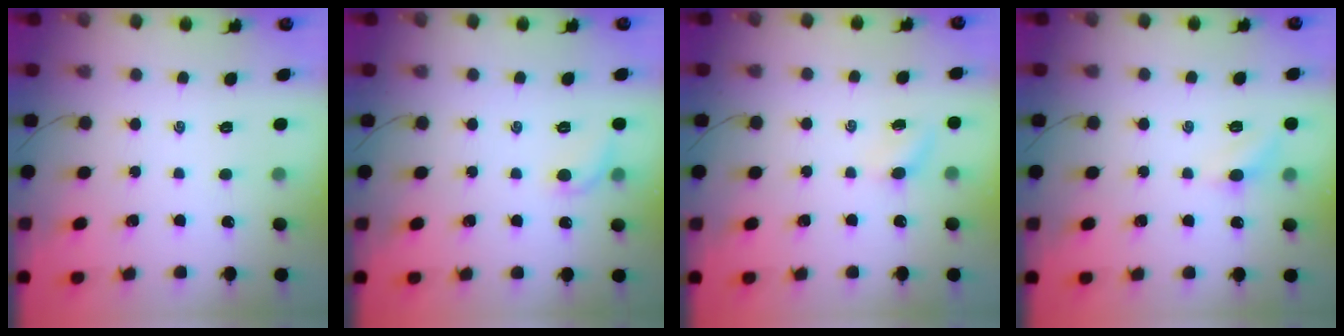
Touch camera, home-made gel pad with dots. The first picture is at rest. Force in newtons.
{"total": 6.3, "press": 6.2, "slide": 1.2}
{"total": 3.4, "press": 3.2, "slide": 1.2}
{"total": 6.0, "press": 5.8, "slide": 1.5}